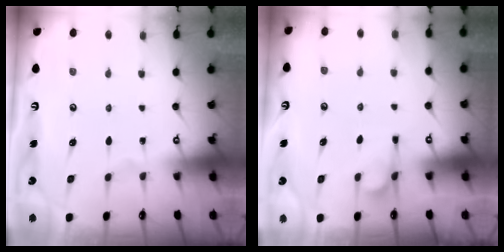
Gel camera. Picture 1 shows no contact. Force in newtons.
{"total": 1.9, "press": 1.4, "slide": 1.2}